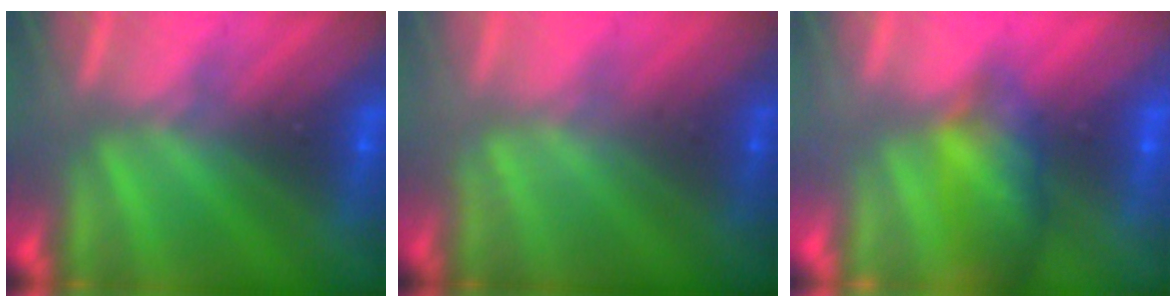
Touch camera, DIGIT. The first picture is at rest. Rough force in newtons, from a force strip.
{"total": 1.3}
{"total": 9.3}